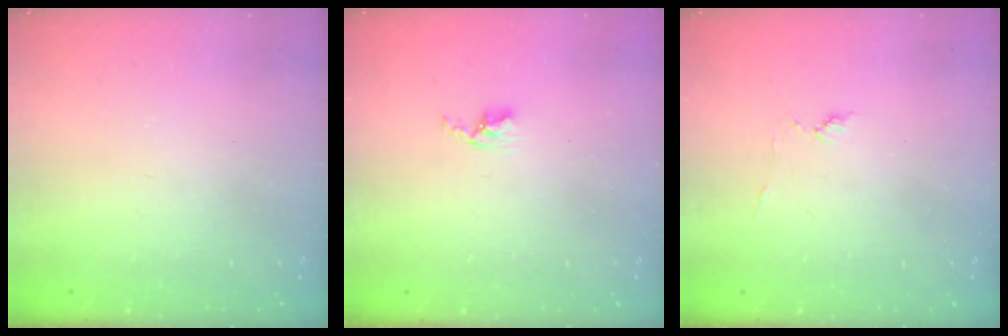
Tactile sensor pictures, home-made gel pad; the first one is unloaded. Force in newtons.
{"total": 2.5, "press": 2.5, "slide": 0.4}
{"total": 2.6, "press": 2.6, "slide": 0.3}